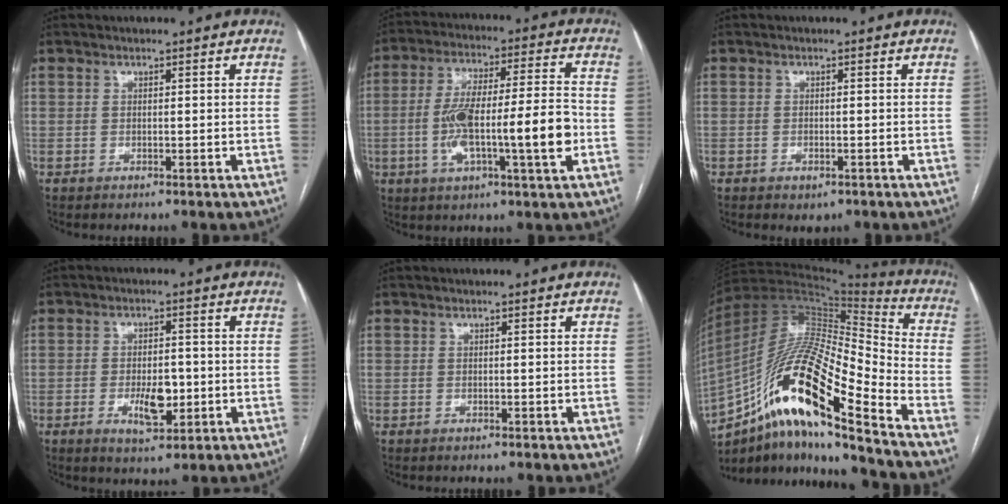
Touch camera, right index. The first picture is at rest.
{"total": 15.5, "force": [-3.1, 1.7, 15.1], "torque": [-0.267, 0.015, -0.052]}
{"total": 1.6, "force": [-0.9, 1.1, 0.9], "torque": [-0.006, 0.001, -0.004]}
{"total": 5.8, "force": [-1.4, 2.5, 5.0], "torque": [-0.085, -0.001, -0.016]}
{"total": 0.0}
{"total": 22.7, "force": [-12.8, 3.1, 18.5], "torque": [-0.360, -0.005, -0.229]}